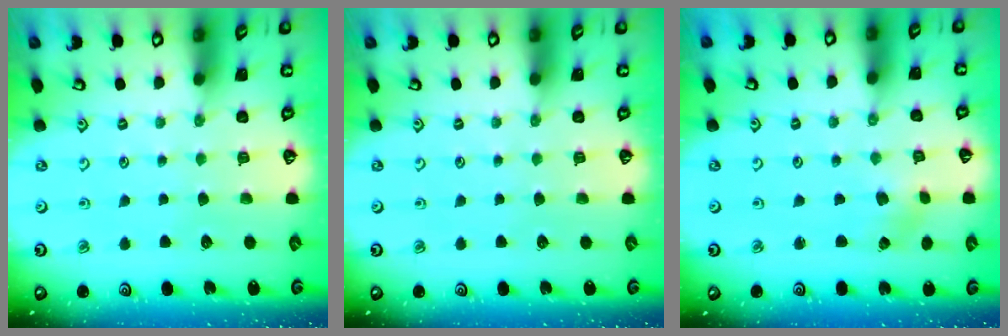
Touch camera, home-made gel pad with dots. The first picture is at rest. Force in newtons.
{"total": 0.0}
{"total": 2.9, "press": 2.9, "slide": 0.4}